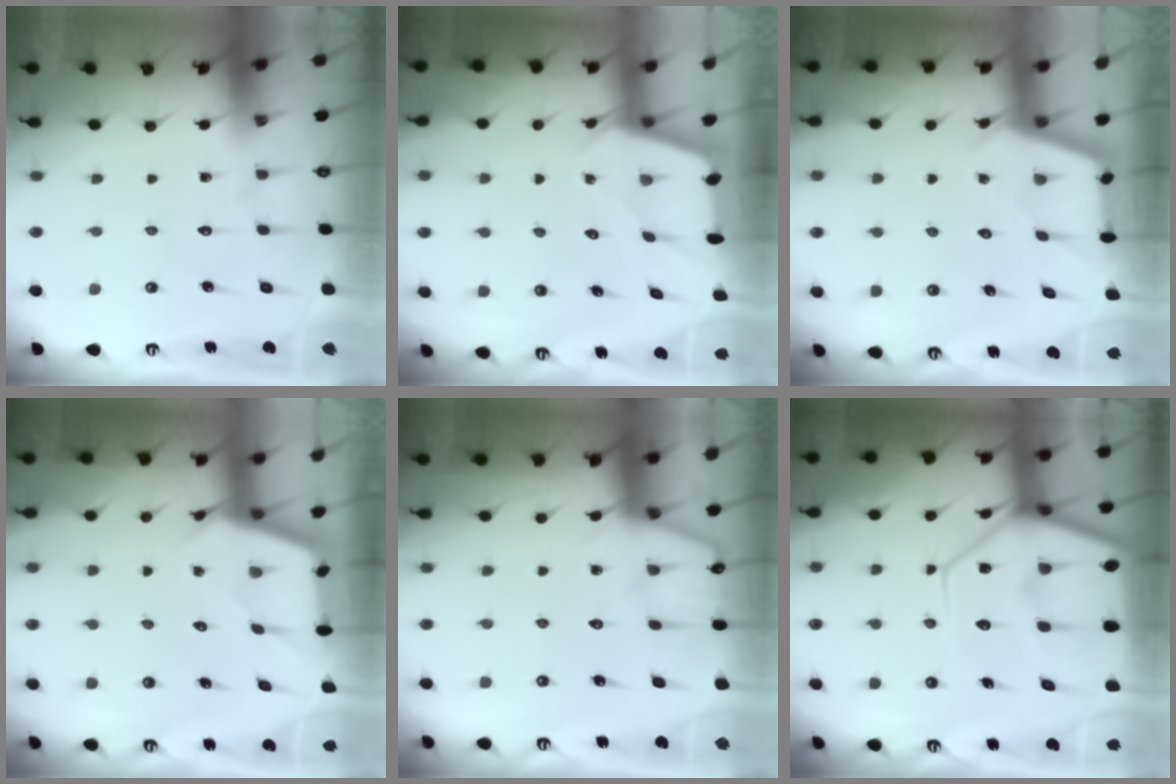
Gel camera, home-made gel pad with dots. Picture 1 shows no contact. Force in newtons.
{"total": 2.5, "press": 2.5, "slide": 0.2}
{"total": 2.6, "press": 2.6, "slide": 0.3}
{"total": 2.7, "press": 2.7, "slide": 0.3}
{"total": 3.2, "press": 3.2, "slide": 0.5}
{"total": 18.3, "press": 18.3, "slide": 1.8}